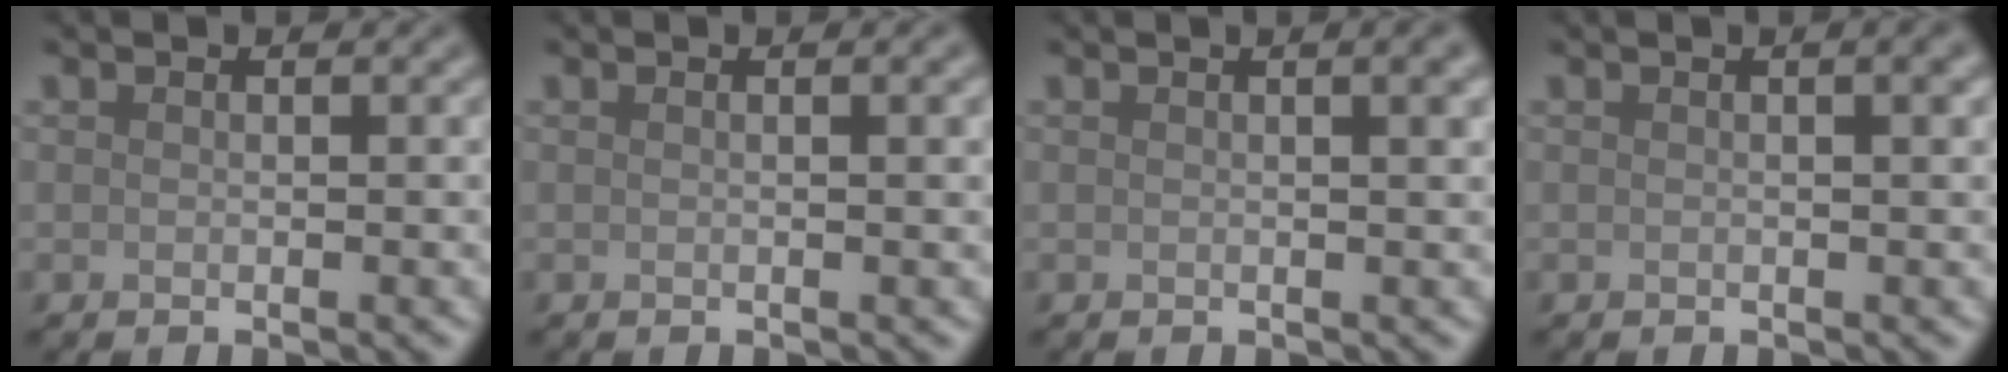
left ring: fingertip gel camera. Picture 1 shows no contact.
{"total": 2.4, "force": [0.4, 0.9, 2.2], "torque": [-0.018, 0.006, -0.002]}
{"total": 3.9, "force": [1.2, 1.6, 3.4], "torque": [-0.019, 0.015, -0.002]}
{"total": 3.2, "force": [0.9, 1.2, 2.8], "torque": [-0.016, 0.009, -0.003]}